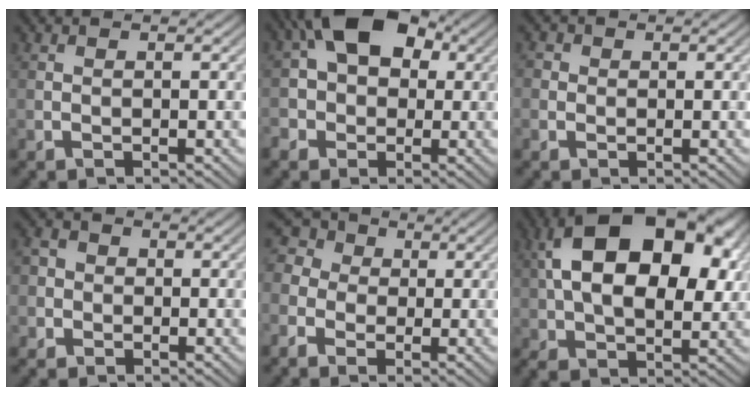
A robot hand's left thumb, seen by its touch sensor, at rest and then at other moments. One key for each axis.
{"total": 10.2, "fx": 1.7, "fy": 7.9, "fz": 6.2, "tx": -0.099, "ty": 0.027, "tz": 0.000}
{"total": 1.6, "fx": 0.2, "fy": 1.6, "fz": 0.4, "tx": -0.012, "ty": 0.003, "tz": -0.003}
{"total": 3.1, "fx": -0.7, "fy": 2.9, "fz": 0.8, "tx": -0.013, "ty": 0.007, "tz": -0.031}
{"total": 6.7, "fx": -0.3, "fy": 5.9, "fz": 3.2, "tx": -0.107, "ty": 0.010, "tz": -0.027}
{"total": 17.0, "fx": 4.4, "fy": 9.9, "fz": 13.1, "tx": -0.219, "ty": 0.027, "tz": 0.061}